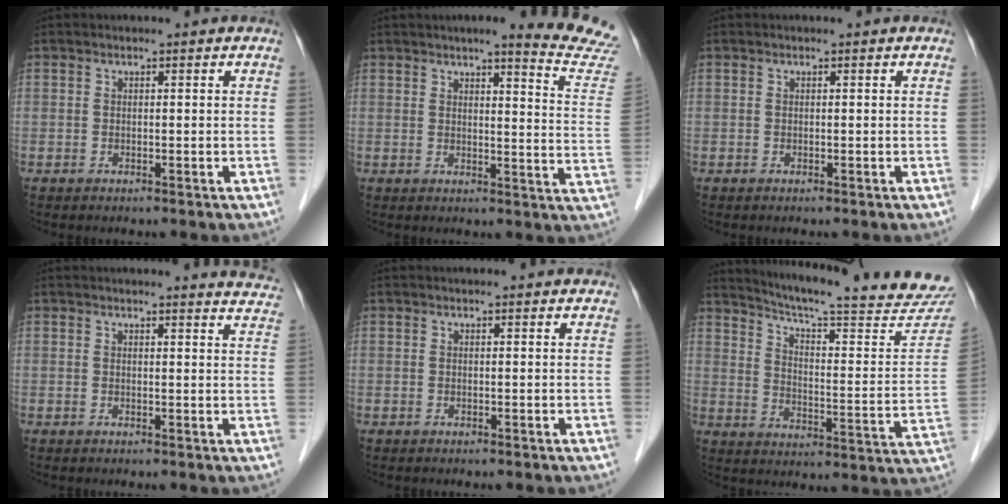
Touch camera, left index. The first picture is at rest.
{"total": 13.2, "force": [12.5, -0.9, 4.3], "torque": [-0.041, -0.086, 0.122]}
{"total": 0.0}
{"total": 7.7, "force": [7.6, 0.3, 1.2], "torque": [0.000, -0.031, 0.055]}
{"total": 2.9, "force": [2.7, 0.5, 0.9], "torque": [-0.014, 0.016, 0.024]}
{"total": 26.6, "force": [24.3, 1.6, 10.5], "torque": [-0.157, -0.087, 0.308]}